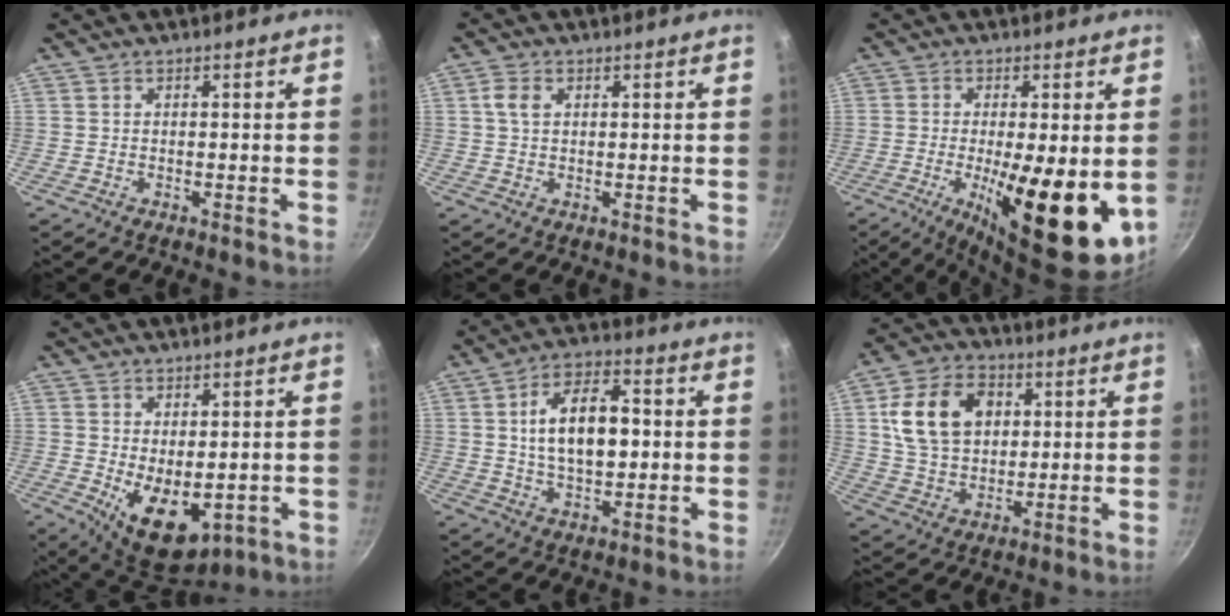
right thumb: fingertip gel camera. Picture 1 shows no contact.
{"total": 3.0, "force": [0.9, 1.9, 2.1], "torque": [-0.044, 0.004, 0.017]}
{"total": 18.8, "force": [-3.9, 5.9, 17.4], "torque": [-0.227, -0.031, -0.037]}
{"total": 11.4, "force": [-2.3, 6.3, 9.2], "torque": [-0.127, -0.011, -0.011]}
{"total": 12.9, "force": [1.3, 7.0, 10.7], "torque": [-0.165, 0.011, 0.019]}
{"total": 15.0, "force": [3.7, 11.0, 9.5], "torque": [-0.145, 0.005, 0.065]}